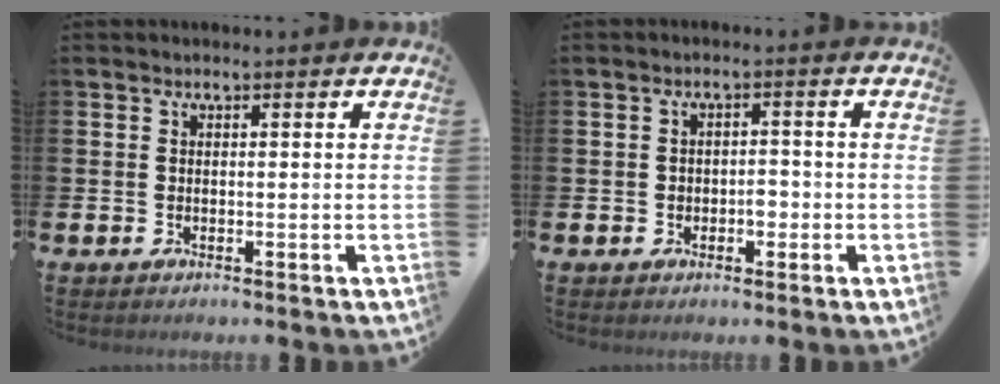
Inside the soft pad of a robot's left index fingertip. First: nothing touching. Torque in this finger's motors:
{"motor_torque": [0.04, 0.02, 0.08, 0.02]}